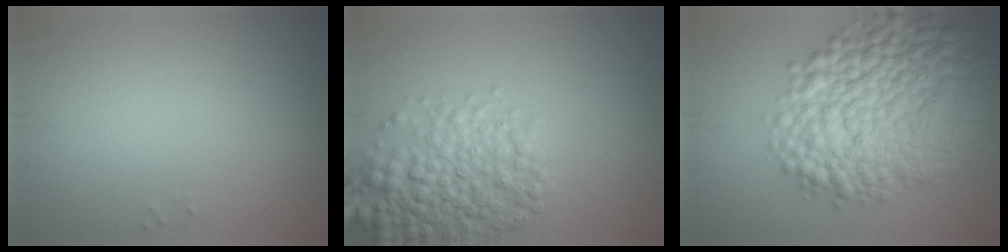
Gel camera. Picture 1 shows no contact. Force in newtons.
{"total": 5.5, "press": 5.4, "slide": 0.2}
{"total": 11.8, "press": 11.8, "slide": 0.4}